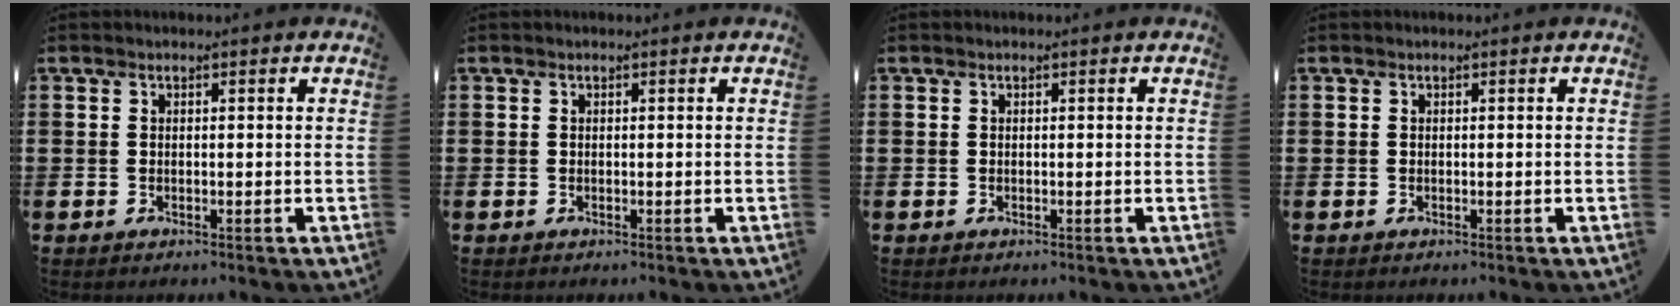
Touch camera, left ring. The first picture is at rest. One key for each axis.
{"total": 0.0}
{"total": 0.0}
{"total": 0.0}